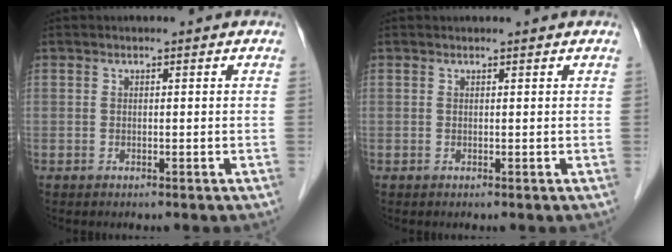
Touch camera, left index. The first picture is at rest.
{"total": 1.0, "force": [1.0, 0.0, 0.1], "torque": [-0.008, 0.007, 0.013]}